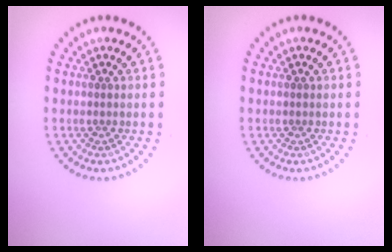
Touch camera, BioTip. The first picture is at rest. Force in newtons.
{"total": 0.0}